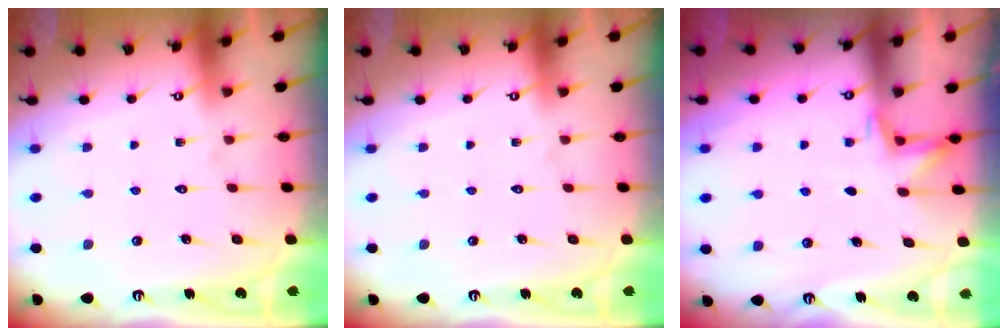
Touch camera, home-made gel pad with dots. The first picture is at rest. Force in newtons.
{"total": 0.0}
{"total": 4.6, "press": 4.4, "slide": 1.0}